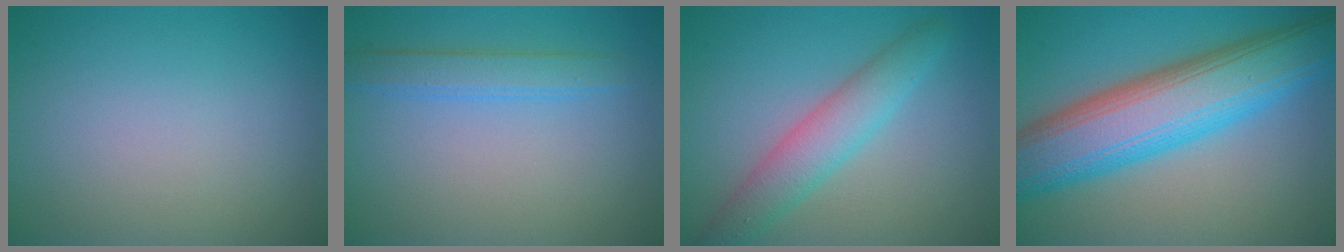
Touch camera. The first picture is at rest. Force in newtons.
{"total": 2.6, "press": 2.6, "slide": 0.0}
{"total": 4.2, "press": 4.1, "slide": 0.2}
{"total": 11.2, "press": 11.2, "slide": 0.2}